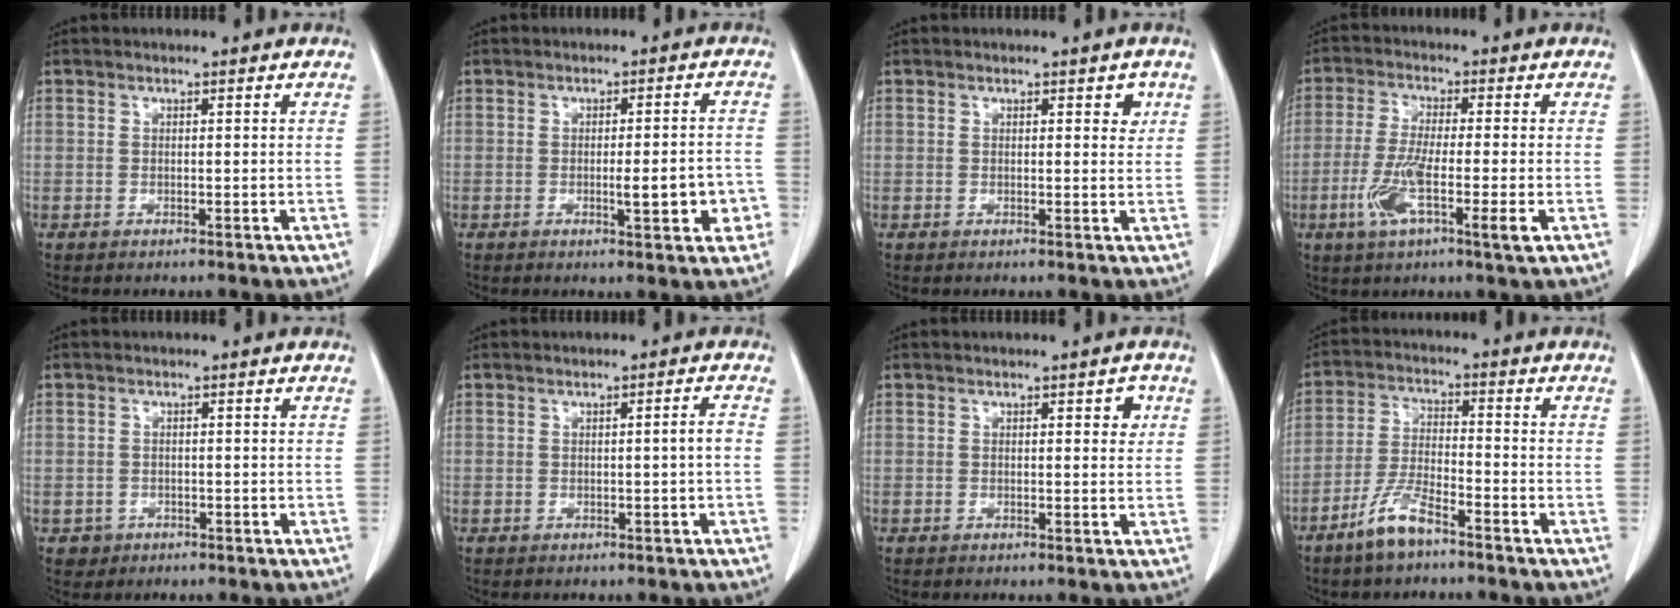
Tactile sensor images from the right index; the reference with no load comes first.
{"total": 6.2, "force": [-1.9, 1.2, 5.8], "torque": [-0.074, 0.007, -0.019]}
{"total": 1.8, "force": [0.9, 0.8, 1.4], "torque": [-0.012, -0.003, 0.009]}
{"total": 9.4, "force": [-3.2, 0.6, 8.8], "torque": [-0.168, -0.016, -0.060]}
{"total": 2.0, "force": [-0.8, 1.8, -0.1], "torque": [0.001, 0.007, -0.010]}
{"total": 1.6, "force": [-0.3, -0.3, 1.5], "torque": [-0.024, 0.000, -0.002]}
{"total": 1.9, "force": [0.8, 0.8, 1.6], "torque": [-0.015, 0.001, 0.008]}
{"total": 6.8, "force": [-4.9, 1.4, 4.5], "torque": [-0.102, -0.008, -0.097]}